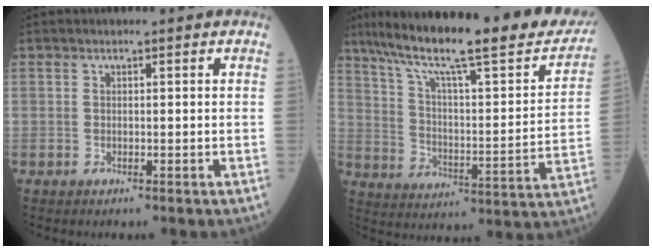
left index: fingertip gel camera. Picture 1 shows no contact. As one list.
[{"total": 27.1, "force": [22.0, 3.4, 15.5], "torque": [-0.255, -0.021, 0.307]}]